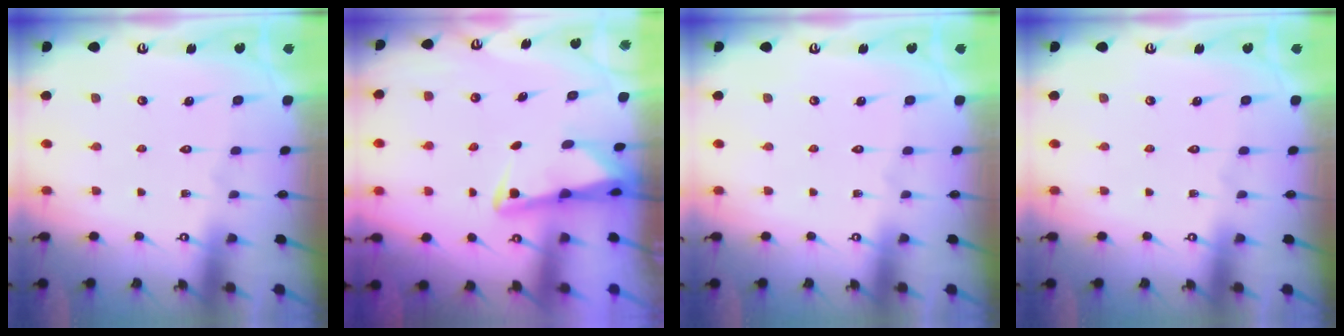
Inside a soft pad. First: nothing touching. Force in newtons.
{"total": 2.3, "press": 2.3, "slide": 0.3}
{"total": 0.0}
{"total": 0.0}